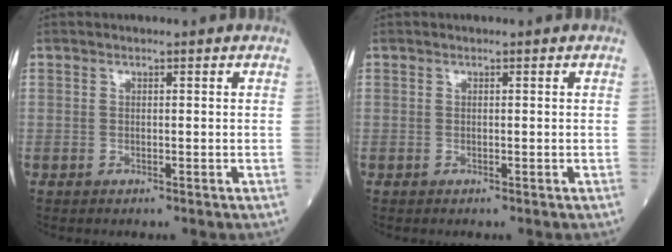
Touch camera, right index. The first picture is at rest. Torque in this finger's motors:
{"motor_torque": [0.01, 0.01, 0.00, -0.01]}